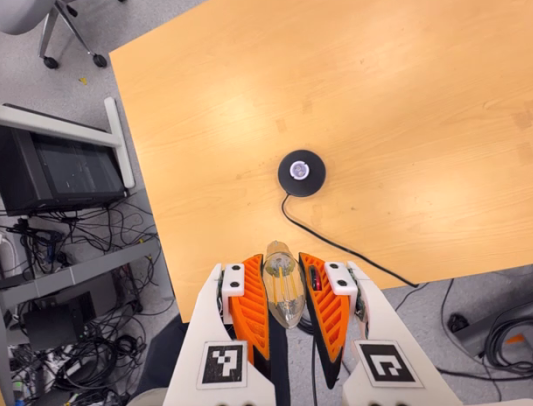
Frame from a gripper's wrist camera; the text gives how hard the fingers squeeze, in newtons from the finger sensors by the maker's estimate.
{"total": 20.9, "left": 22.3, "right": 19.5}